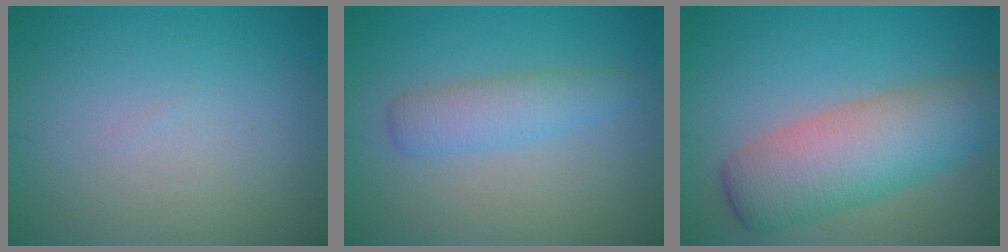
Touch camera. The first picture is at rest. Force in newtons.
{"total": 2.9, "press": 2.9, "slide": 0.1}
{"total": 7.5, "press": 7.5, "slide": 0.3}